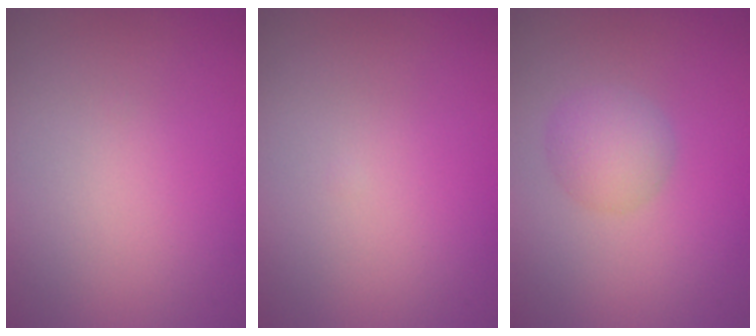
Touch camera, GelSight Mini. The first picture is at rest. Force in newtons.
{"total": 0.0}
{"total": 2.8, "press": 2.8, "slide": 0.1}